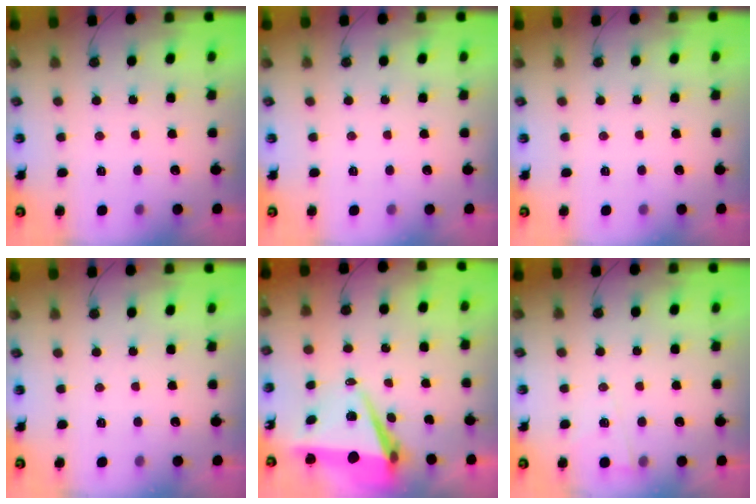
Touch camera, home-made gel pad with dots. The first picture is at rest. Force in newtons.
{"total": 0.0}
{"total": 0.0}
{"total": 4.1, "press": 0.3, "slide": 4.1}
{"total": 7.7, "press": 6.4, "slide": 4.3}
{"total": 5.2, "press": 5.2, "slide": 0.2}